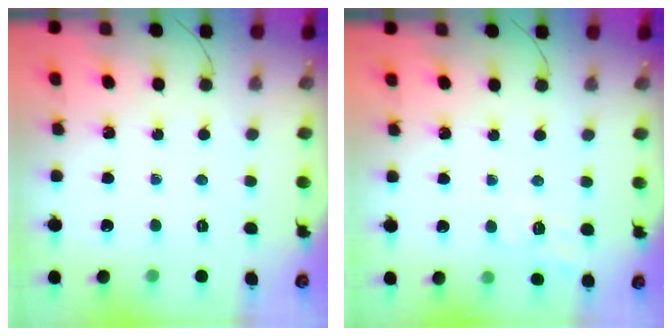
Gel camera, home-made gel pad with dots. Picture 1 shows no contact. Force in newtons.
{"total": 8.5, "press": 8.2, "slide": 2.2}